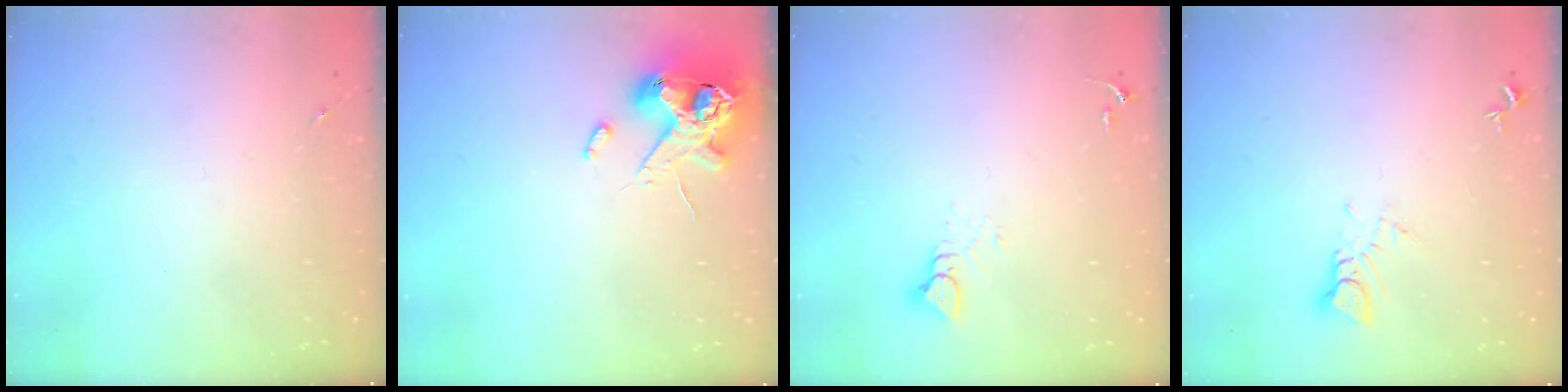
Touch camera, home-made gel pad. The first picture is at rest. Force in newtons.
{"total": 12.3, "press": 12.1, "slide": 1.9}
{"total": 3.6, "press": 3.6, "slide": 0.2}
{"total": 3.5, "press": 3.5, "slide": 0.2}